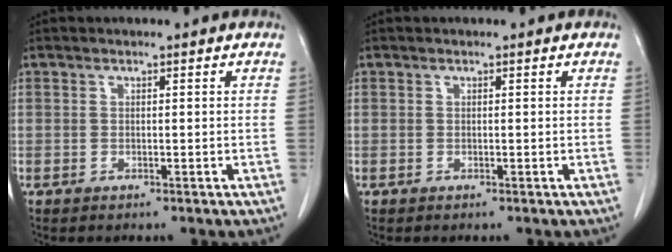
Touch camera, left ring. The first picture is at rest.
{"total": 0.0}